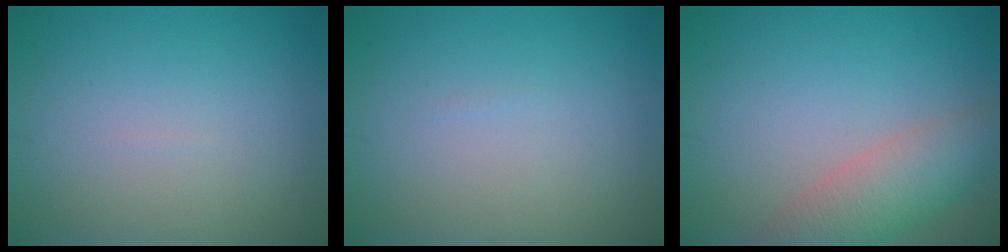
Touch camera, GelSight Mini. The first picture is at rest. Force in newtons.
{"total": 0.0}
{"total": 5.1, "press": 5.1, "slide": 0.2}